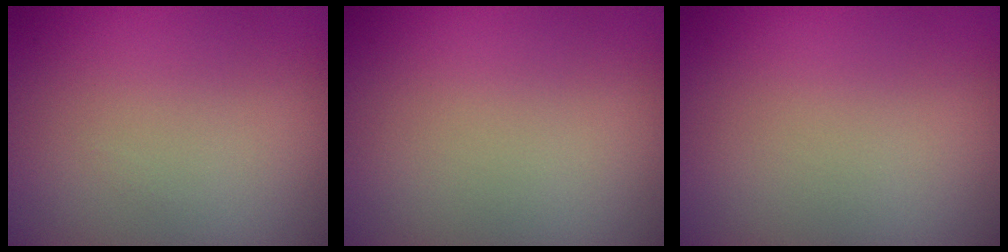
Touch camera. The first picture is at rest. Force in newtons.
{"total": 0.0}
{"total": 0.0}